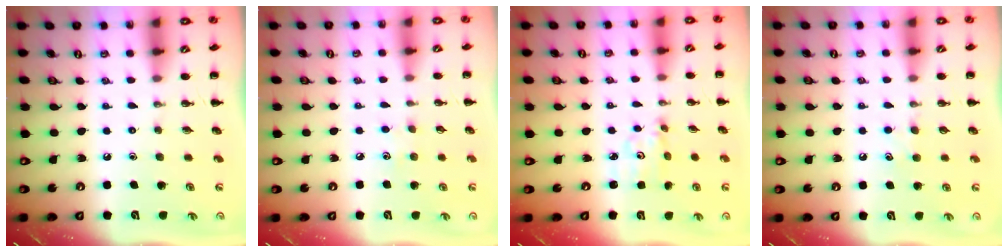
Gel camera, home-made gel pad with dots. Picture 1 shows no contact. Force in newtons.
{"total": 4.5, "press": 4.4, "slide": 1.1}
{"total": 2.7, "press": 2.7, "slide": 0.3}
{"total": 5.9, "press": 5.7, "slide": 1.5}